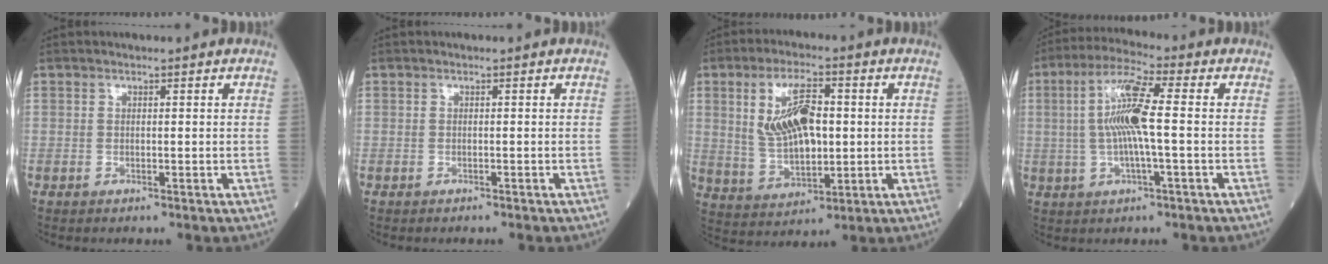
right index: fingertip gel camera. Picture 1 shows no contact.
{"total": 0.7, "force": [-0.7, 0.1, 0.3], "torque": [-0.010, -0.002, -0.009]}
{"total": 10.5, "force": [1.7, 4.3, 9.5], "torque": [-0.193, 0.008, 0.038]}
{"total": 10.5, "force": [0.4, 1.1, 10.4], "torque": [-0.208, 0.013, 0.002]}